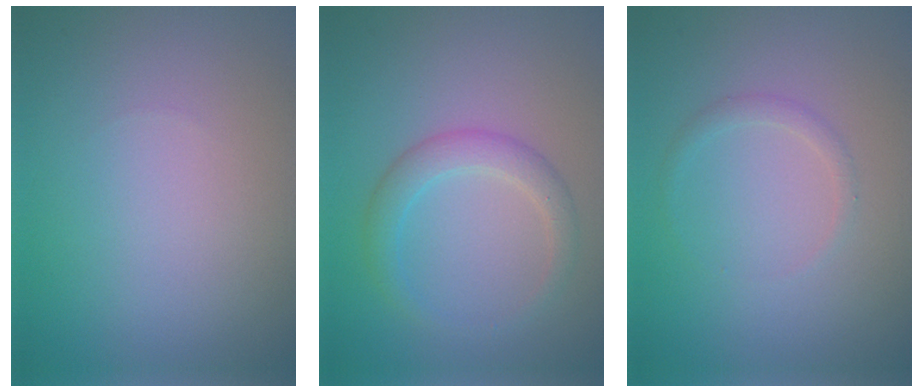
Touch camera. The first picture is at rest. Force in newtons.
{"total": 2.6, "press": 2.6, "slide": 0.1}
{"total": 1.0, "press": 1.0, "slide": 0.0}